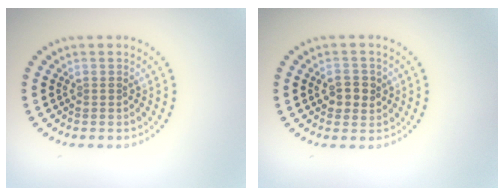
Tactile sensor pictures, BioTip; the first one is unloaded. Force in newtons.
{"total": 2.4, "press": 2.3, "slide": 0.4}